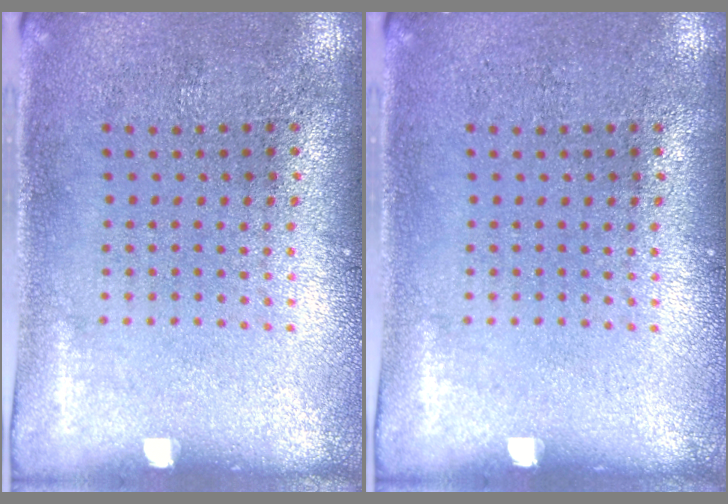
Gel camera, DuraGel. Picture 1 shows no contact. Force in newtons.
{"total": 0.0}